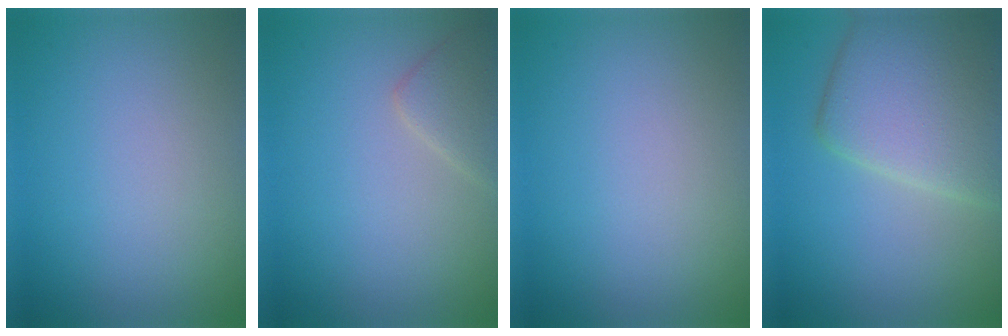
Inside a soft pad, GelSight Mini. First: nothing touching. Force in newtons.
{"total": 2.2, "press": 2.2, "slide": 0.2}
{"total": 0.0}
{"total": 7.8, "press": 7.8, "slide": 0.4}